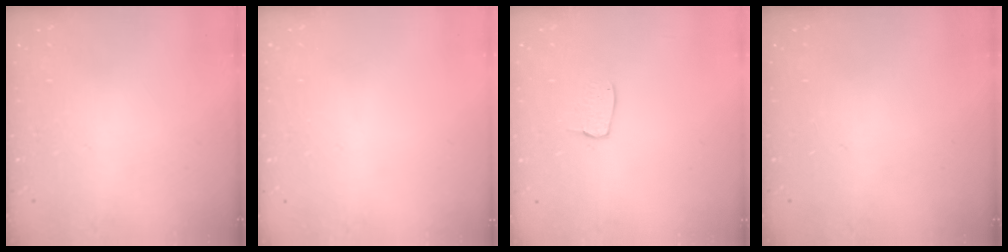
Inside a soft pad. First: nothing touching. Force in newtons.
{"total": 0.0}
{"total": 4.8, "press": 4.8, "slide": 0.3}
{"total": 0.0}